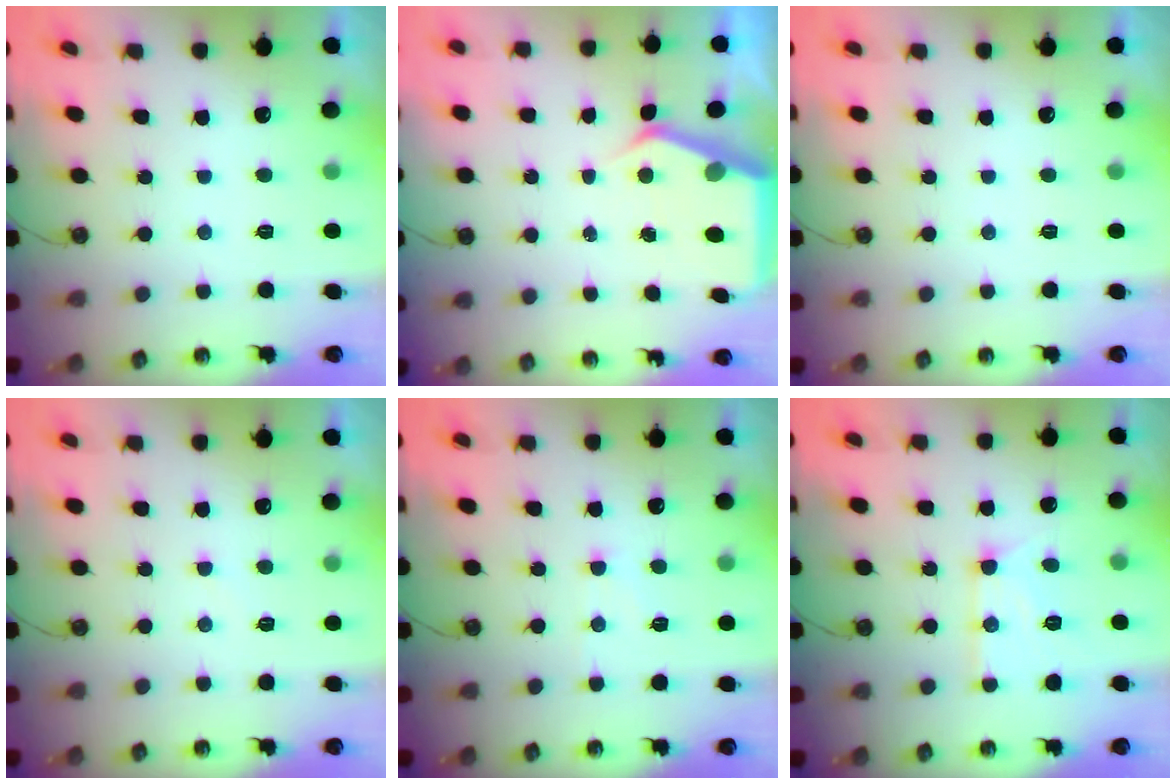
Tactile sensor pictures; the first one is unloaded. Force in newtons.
{"total": 6.0, "press": 6.0, "slide": 0.5}
{"total": 0.0}
{"total": 3.8, "press": 3.8, "slide": 0.4}
{"total": 6.1, "press": 6.0, "slide": 0.7}
{"total": 11.4, "press": 11.3, "slide": 0.5}